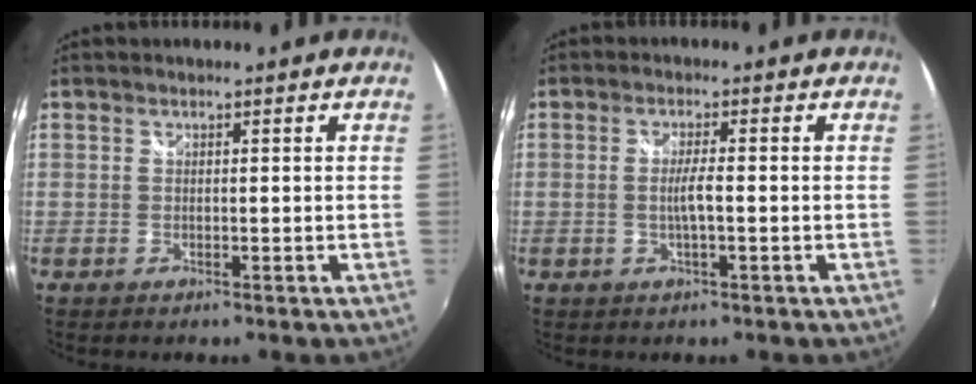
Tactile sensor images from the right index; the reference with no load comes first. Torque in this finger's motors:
{"motor_torque": [0.21, 0.27, 0.08, 0.02]}